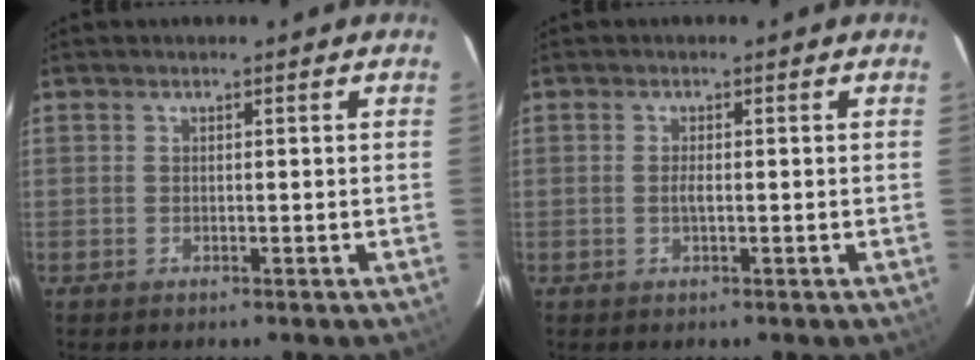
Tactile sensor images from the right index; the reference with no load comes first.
{"total": 1.2, "force": [-0.3, 0.2, 1.2], "torque": [-0.023, 0.000, -0.007]}